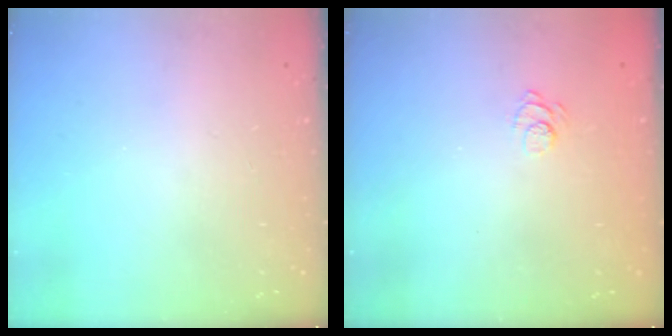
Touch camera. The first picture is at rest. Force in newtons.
{"total": 2.1, "press": 1.6, "slide": 1.3}